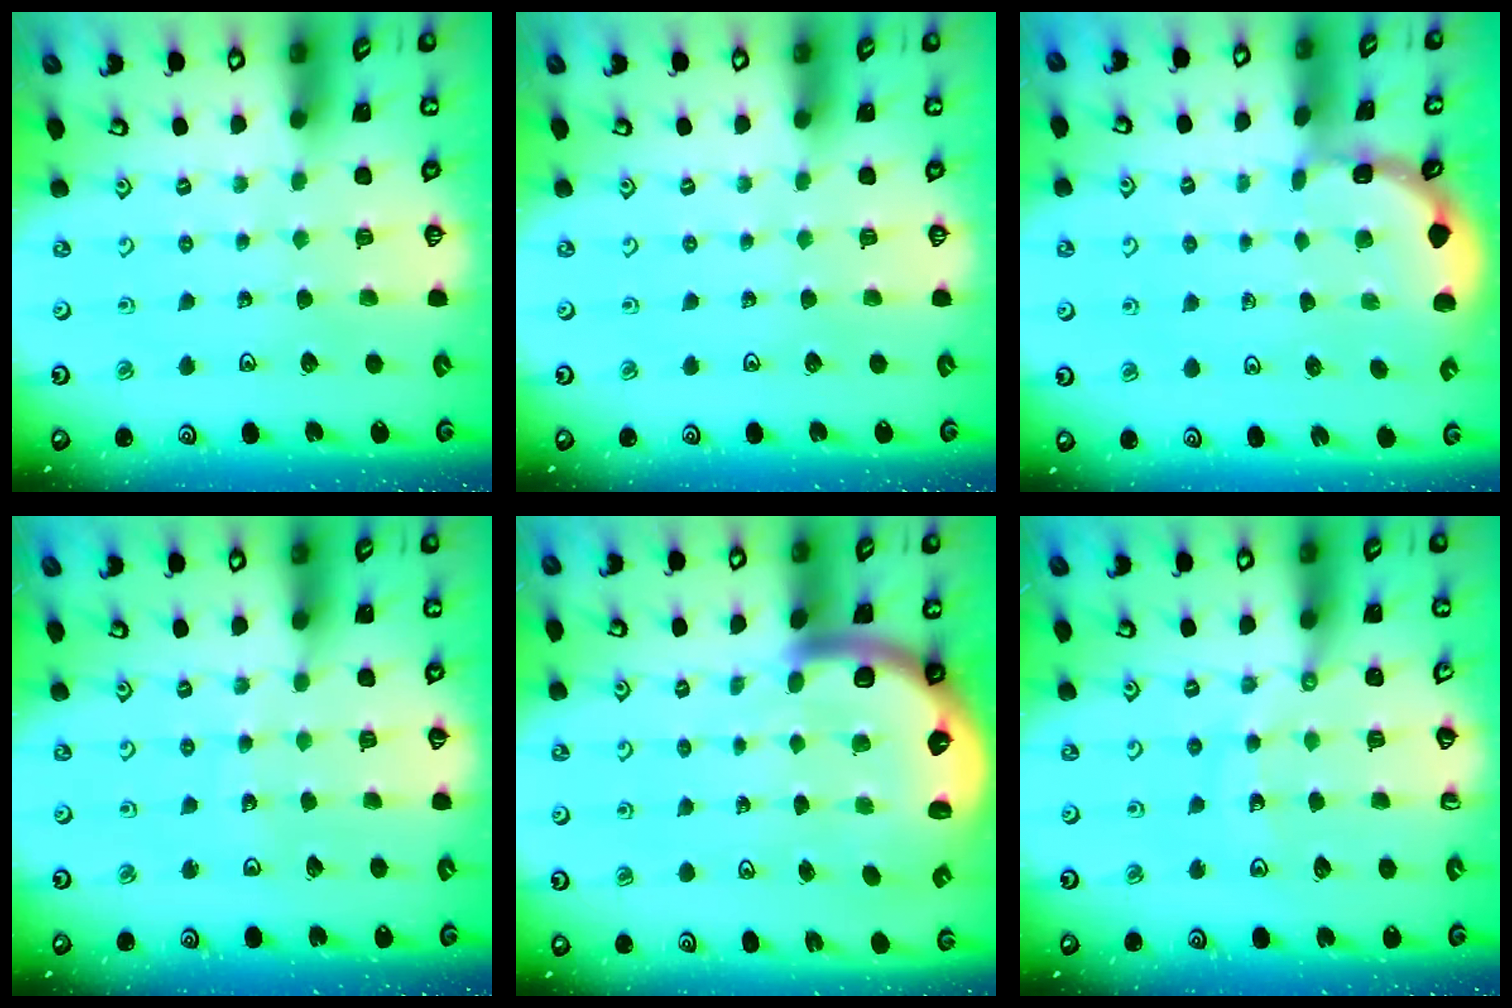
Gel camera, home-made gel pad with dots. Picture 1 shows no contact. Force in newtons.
{"total": 0.0}
{"total": 1.0, "press": 0.9, "slide": 0.2}
{"total": 3.7, "press": 3.7, "slide": 0.4}
{"total": 7.9, "press": 7.6, "slide": 2.1}
{"total": 11.0, "press": 10.9, "slide": 1.4}